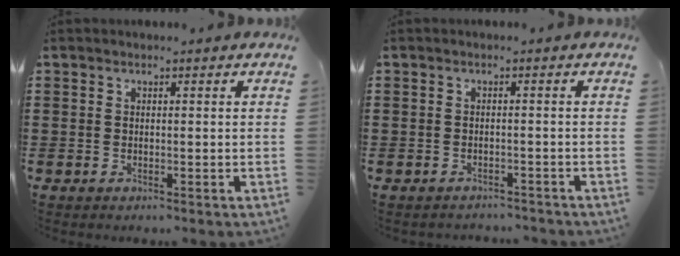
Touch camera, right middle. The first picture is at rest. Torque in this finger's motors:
{"motor_torque": [-0.27, -0.04, -0.13, -0.03]}